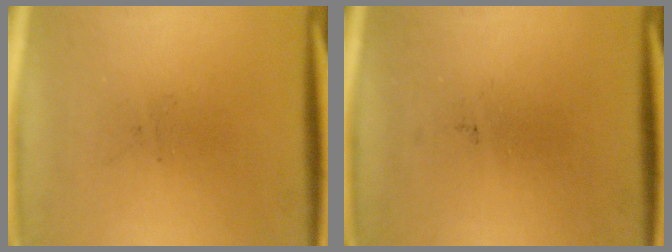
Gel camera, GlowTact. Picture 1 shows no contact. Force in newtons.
{"total": 0.0}